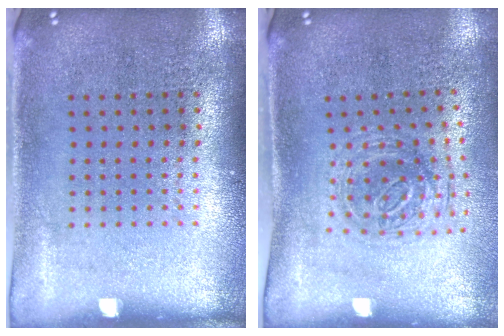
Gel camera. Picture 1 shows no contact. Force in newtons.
{"total": 1.1, "press": 1.1, "slide": 0.3}